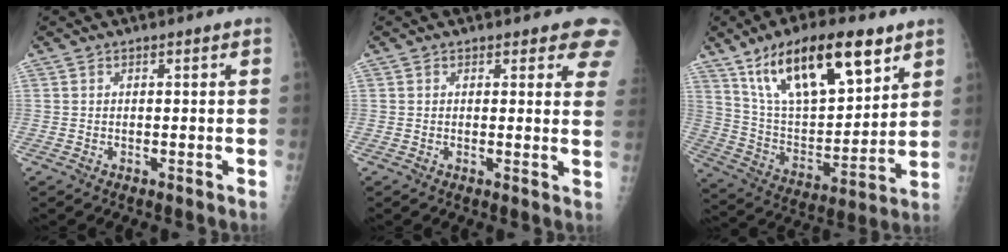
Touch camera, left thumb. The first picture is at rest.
{"total": 6.1, "force": [4.8, 2.4, 2.8], "torque": [0.005, -0.022, 0.033]}
{"total": 23.2, "force": [13.5, 9.1, 16.6], "torque": [-0.252, -0.040, 0.247]}